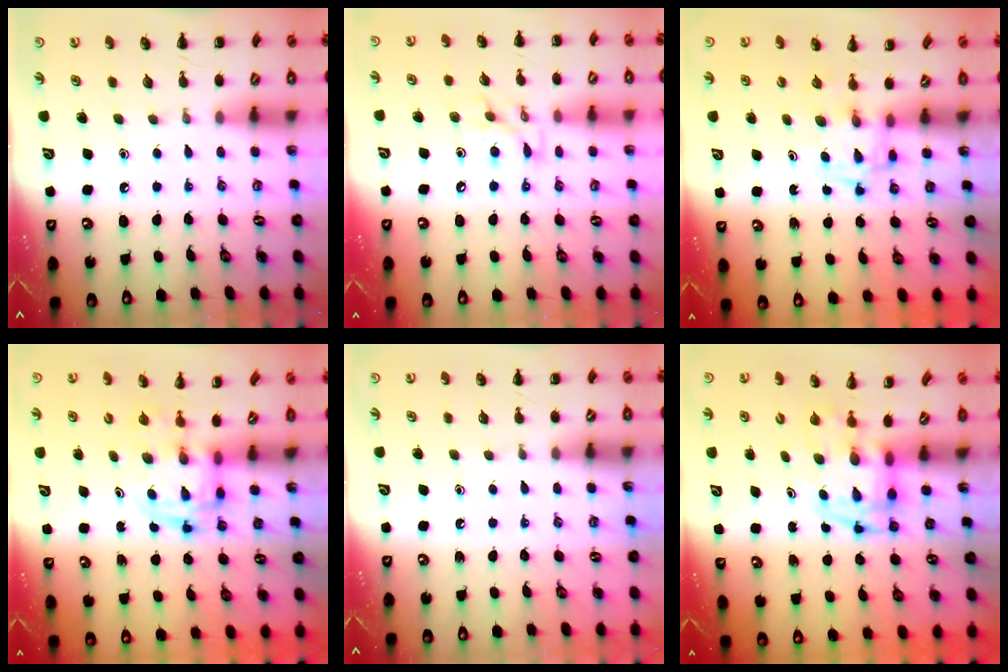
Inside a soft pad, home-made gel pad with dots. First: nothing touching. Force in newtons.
{"total": 9.5, "press": 9.5, "slide": 0.5}
{"total": 3.4, "press": 3.4, "slide": 0.4}
{"total": 2.9, "press": 2.9, "slide": 0.5}
{"total": 0.0}
{"total": 3.4, "press": 3.4, "slide": 0.7}